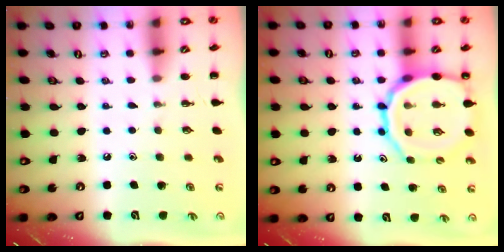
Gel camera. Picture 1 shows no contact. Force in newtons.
{"total": 15.4, "press": 15.2, "slide": 2.4}